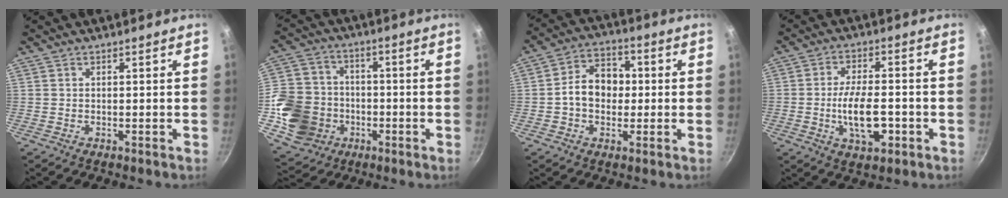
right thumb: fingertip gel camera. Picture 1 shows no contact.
{"total": 15.9, "force": [-3.8, 13.8, 6.9], "torque": [-0.119, 0.017, -0.064]}
{"total": 9.6, "force": [-0.3, 7.2, 6.3], "torque": [-0.081, 0.026, -0.016]}
{"total": 9.4, "force": [-2.1, 4.3, 8.1], "torque": [-0.136, 0.011, -0.033]}